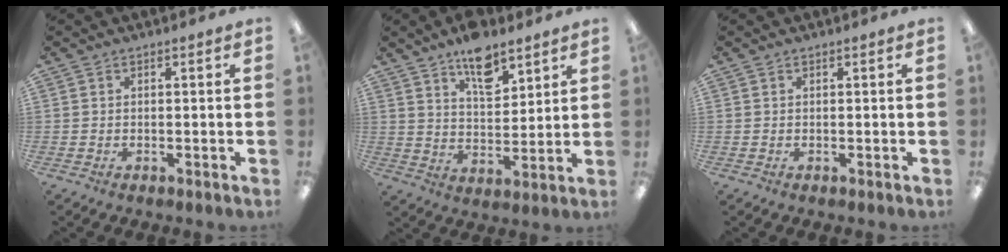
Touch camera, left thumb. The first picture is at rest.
{"total": 10.7, "force": [7.6, 4.9, 5.7], "torque": [-0.085, -0.039, 0.132]}
{"total": 0.0}